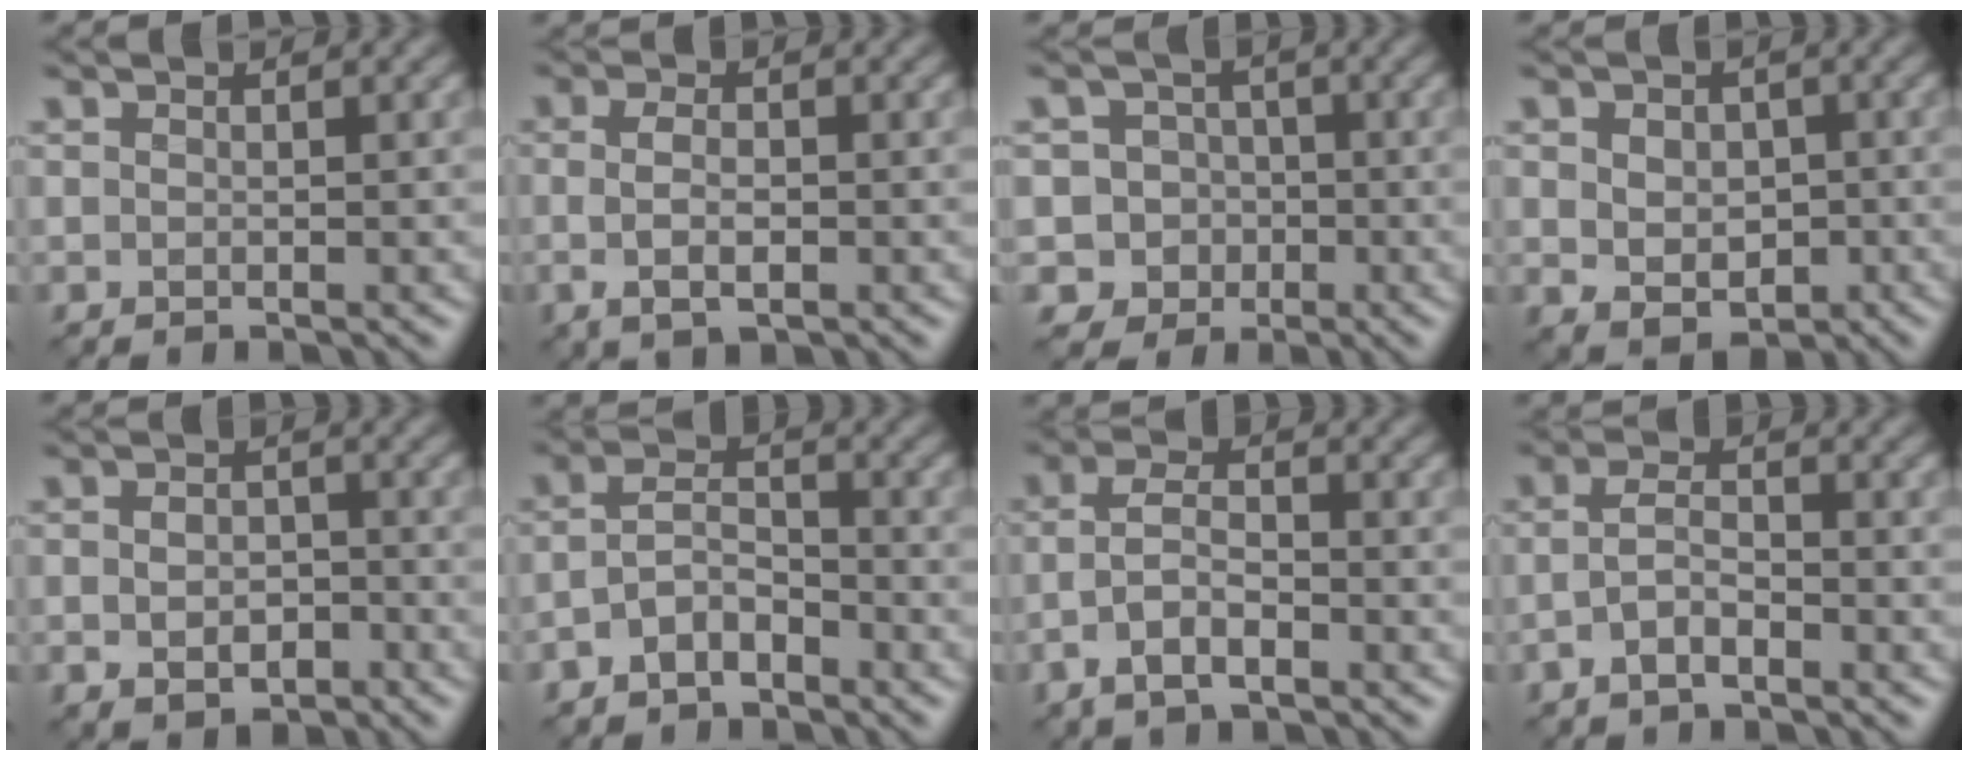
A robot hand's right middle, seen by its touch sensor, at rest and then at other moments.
{"total": 2.6, "force": [-0.5, 1.1, 2.2], "torque": [-0.052, 0.000, -0.006]}
{"total": 6.0, "force": [-2.1, 5.6, 0.4], "torque": [0.007, 0.006, -0.063]}
{"total": 4.4, "force": [-0.4, 3.5, 2.6], "torque": [-0.035, -0.005, -0.003]}
{"total": 2.8, "force": [-1.1, 1.9, 1.8], "torque": [-0.024, -0.001, -0.021]}
{"total": 3.1, "force": [-1.9, 1.5, 1.9], "torque": [-0.037, 0.011, -0.040]}
{"total": 3.6, "force": [-1.8, 1.5, 2.8], "torque": [-0.059, 0.008, -0.038]}
{"total": 2.5, "force": [-1.3, 0.9, 1.9], "torque": [-0.044, 0.006, -0.030]}